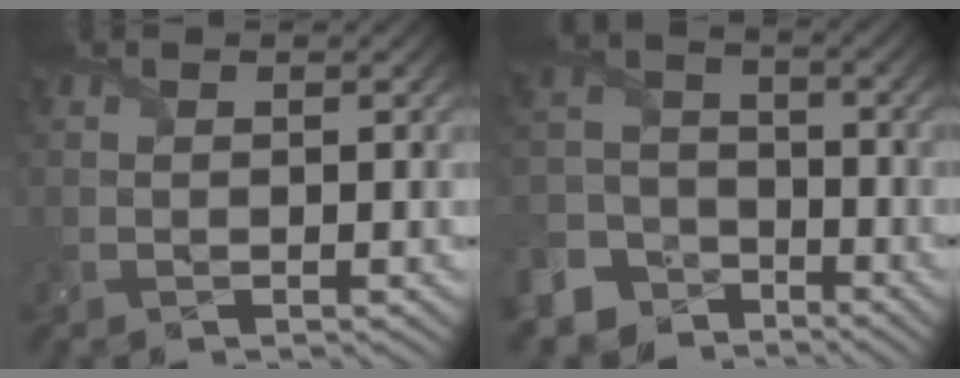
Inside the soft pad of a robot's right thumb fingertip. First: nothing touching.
{"total": 10.2, "force": [-7.2, 6.8, 2.8], "torque": [-0.093, -0.031, -0.132]}